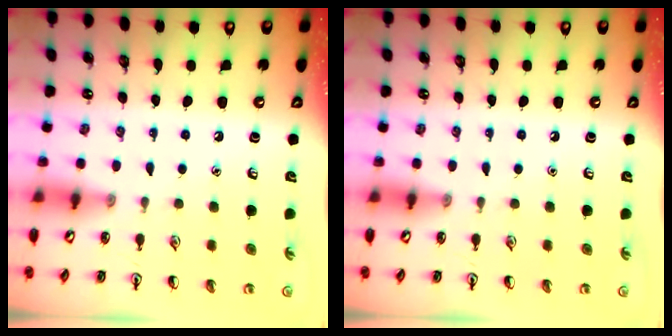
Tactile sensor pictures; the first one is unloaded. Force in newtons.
{"total": 0.0}